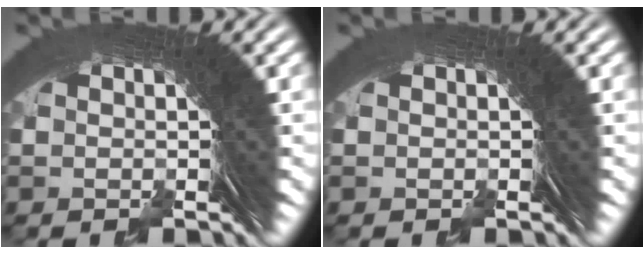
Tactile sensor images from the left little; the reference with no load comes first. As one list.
[{"total": 0.0}]